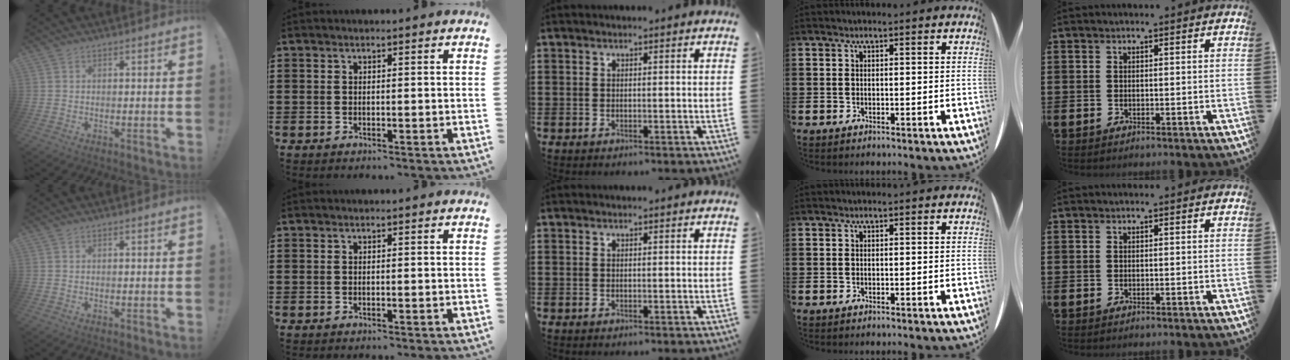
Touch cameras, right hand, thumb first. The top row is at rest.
{}